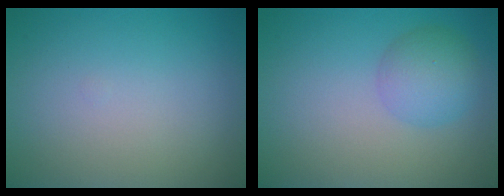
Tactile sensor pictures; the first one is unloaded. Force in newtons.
{"total": 3.4, "press": 3.4, "slide": 0.0}